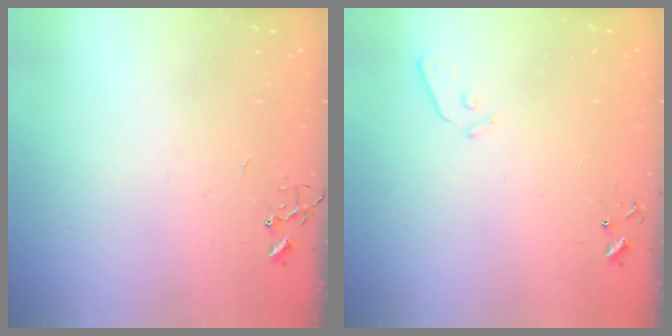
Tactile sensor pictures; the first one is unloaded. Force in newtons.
{"total": 6.6, "press": 6.6, "slide": 0.7}